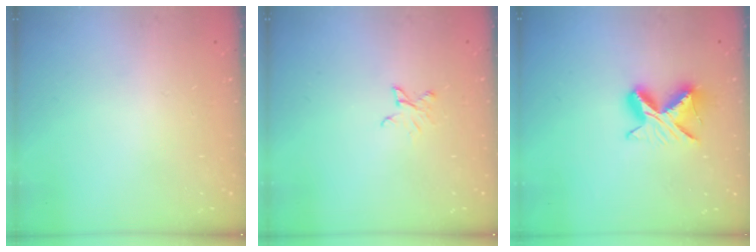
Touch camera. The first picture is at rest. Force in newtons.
{"total": 3.6, "press": 3.6, "slide": 0.4}
{"total": 9.0, "press": 9.0, "slide": 0.4}